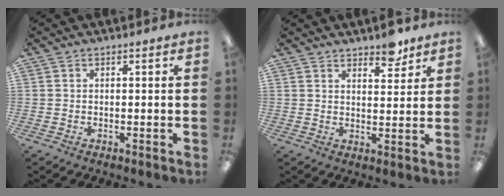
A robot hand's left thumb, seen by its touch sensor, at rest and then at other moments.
{"total": 5.7, "force": [4.8, 2.0, 2.4], "torque": [-0.016, -0.034, 0.081]}